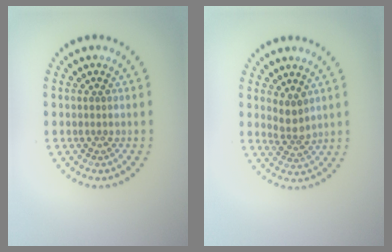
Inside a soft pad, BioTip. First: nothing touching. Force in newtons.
{"total": 2.1, "press": 1.6, "slide": 1.4}